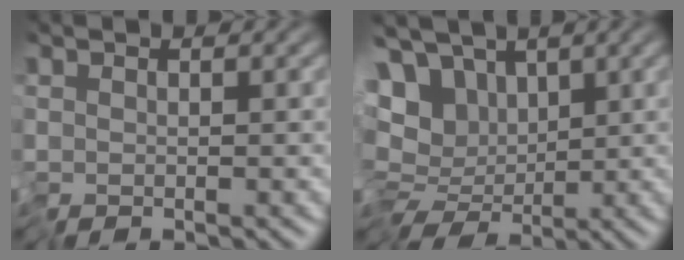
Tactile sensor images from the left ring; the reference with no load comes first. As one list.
[{"total": 11.7, "force": [1.1, 9.6, 6.6], "torque": [-0.121, 0.007, 0.014]}]